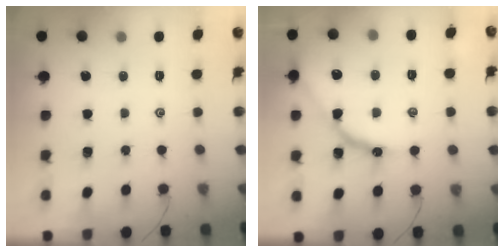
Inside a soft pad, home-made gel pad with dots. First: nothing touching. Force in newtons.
{"total": 11.8, "press": 11.7, "slide": 1.2}